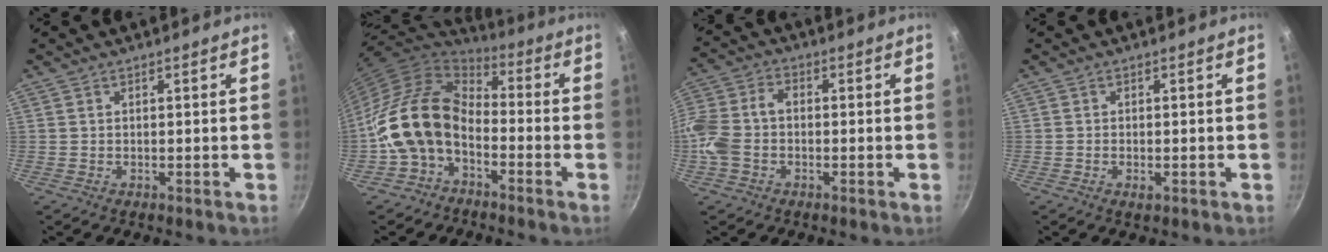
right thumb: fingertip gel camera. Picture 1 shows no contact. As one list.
[{"total": 14.8, "force": [-4.6, 10.1, 9.7], "torque": [-0.161, 0.060, -0.109]}, {"total": 10.1, "force": [-2.3, 7.2, 6.8], "torque": [-0.140, 0.032, -0.062]}, {"total": 1.7, "force": [-0.6, 0.8, 1.3], "torque": [-0.026, 0.000, -0.011]}]